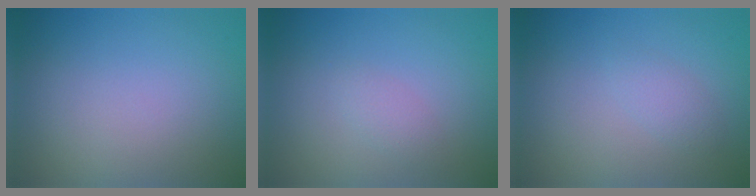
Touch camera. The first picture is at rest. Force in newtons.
{"total": 1.1, "press": 1.1, "slide": 0.0}
{"total": 1.3, "press": 1.3, "slide": 0.1}